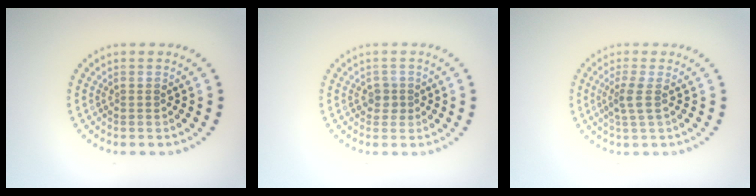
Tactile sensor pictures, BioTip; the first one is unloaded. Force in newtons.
{"total": 1.4, "press": 1.2, "slide": 0.7}
{"total": 2.0, "press": 1.5, "slide": 1.3}